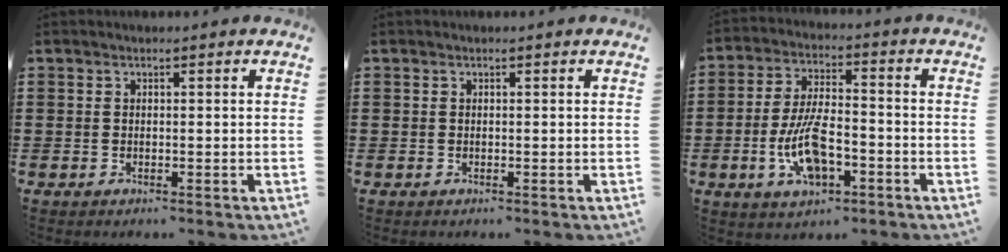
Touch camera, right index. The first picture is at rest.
{"total": 0.0}
{"total": 9.9, "force": [-3.3, 4.2, 8.3], "torque": [-0.183, -0.004, -0.062]}